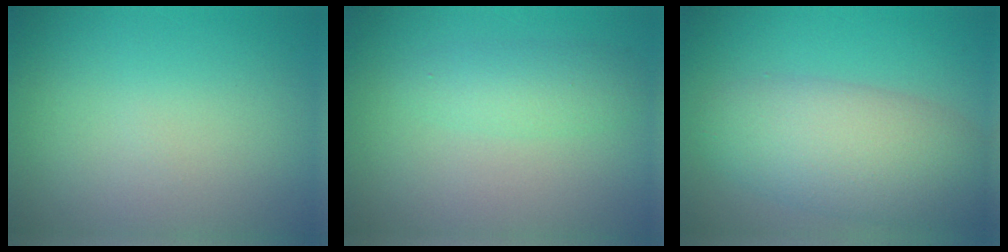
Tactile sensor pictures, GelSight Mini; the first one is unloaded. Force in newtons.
{"total": 2.3, "press": 2.3, "slide": 0.1}
{"total": 7.2, "press": 7.2, "slide": 0.1}